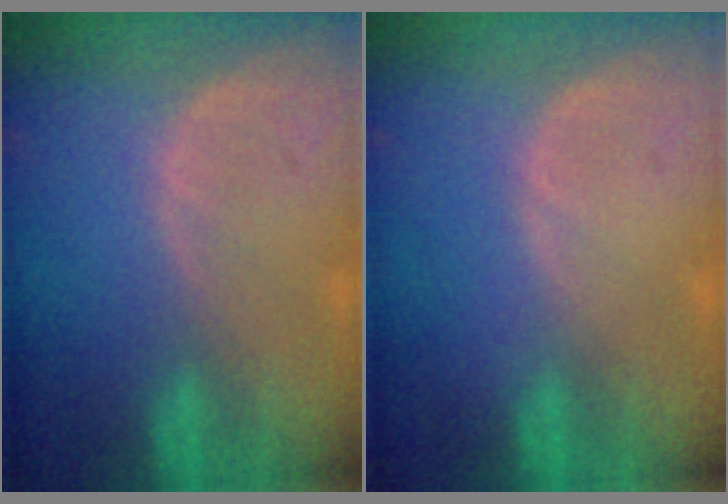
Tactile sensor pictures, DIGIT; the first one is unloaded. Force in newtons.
{"total": 0.0}